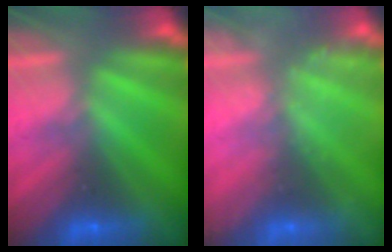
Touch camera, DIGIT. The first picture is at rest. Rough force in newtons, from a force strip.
{"total": 2.5}